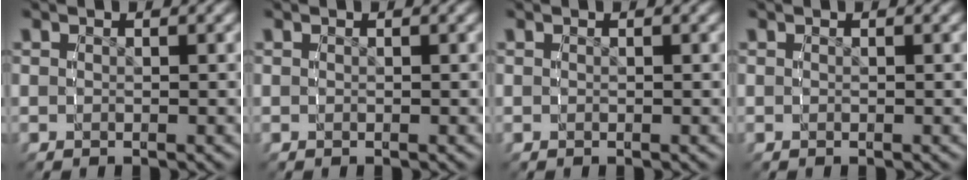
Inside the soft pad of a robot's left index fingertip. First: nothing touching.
{"total": 0.0}
{"total": 0.0}
{"total": 0.0}